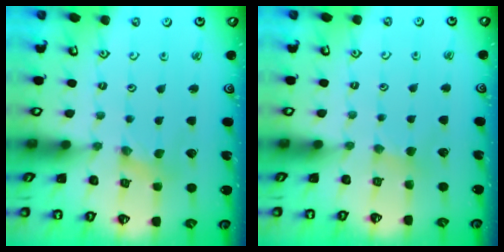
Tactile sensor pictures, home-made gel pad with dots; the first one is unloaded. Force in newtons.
{"total": 2.0, "press": 2.0, "slide": 0.3}